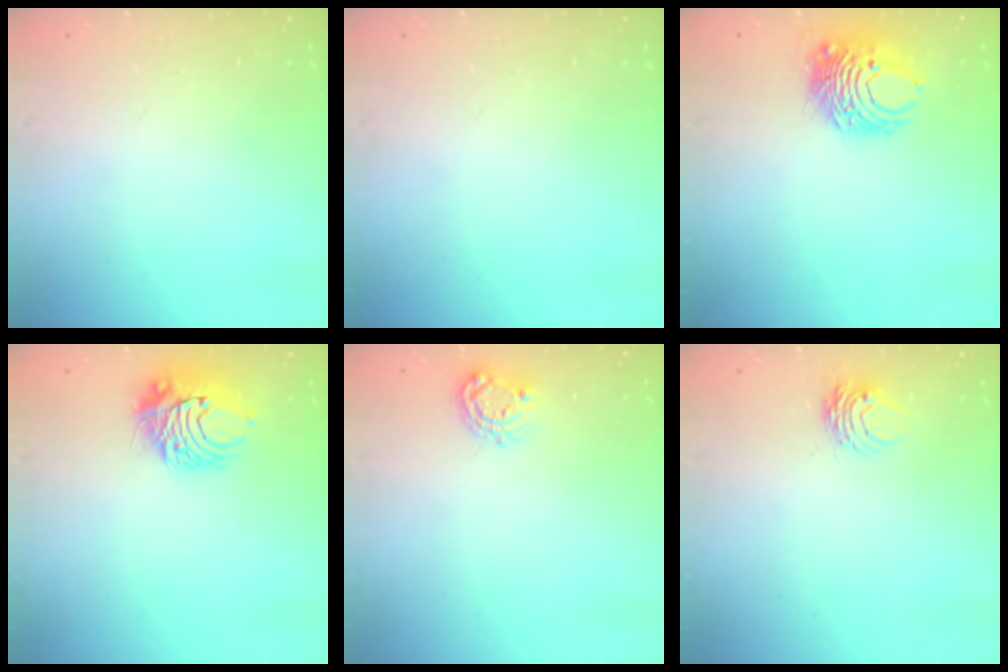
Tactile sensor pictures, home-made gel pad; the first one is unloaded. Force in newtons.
{"total": 0.0}
{"total": 8.3, "press": 8.3, "slide": 0.8}
{"total": 9.7, "press": 9.7, "slide": 0.1}
{"total": 6.8, "press": 6.8, "slide": 0.6}
{"total": 5.4, "press": 5.4, "slide": 0.3}